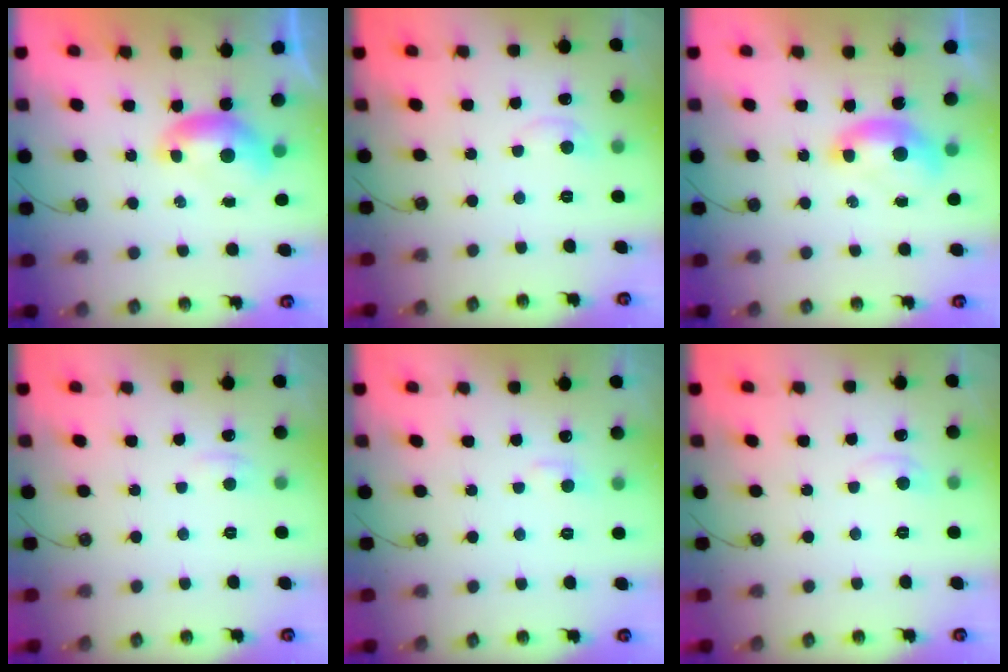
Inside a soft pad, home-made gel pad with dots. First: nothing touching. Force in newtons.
{"total": 0.8, "press": 0.2, "slide": 0.8}
{"total": 1.5, "press": 1.4, "slide": 0.6}
{"total": 0.9, "press": 0.7, "slide": 0.7}
{"total": 1.9, "press": 1.8, "slide": 0.6}
{"total": 1.1, "press": 1.0, "slide": 0.5}